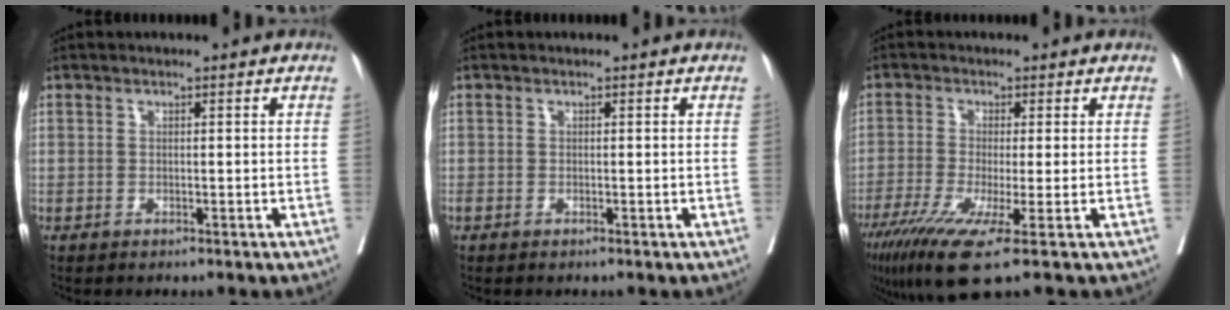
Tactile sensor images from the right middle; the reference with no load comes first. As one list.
[{"total": 0.0}, {"total": 9.4, "force": [-5.2, 0.0, 7.9], "torque": [-0.133, -0.029, -0.087]}]